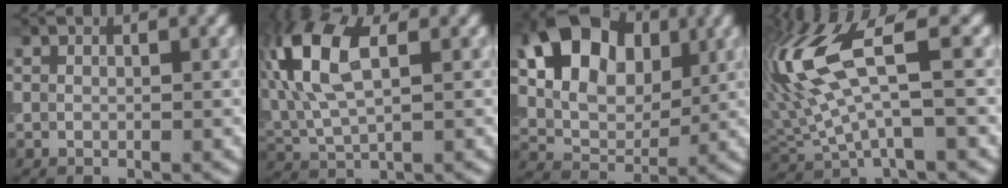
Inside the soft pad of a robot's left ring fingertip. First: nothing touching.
{"total": 9.2, "force": [2.2, 4.3, 7.8], "torque": [-0.191, 0.017, 0.038]}
{"total": 12.6, "force": [4.2, 8.6, 8.2], "torque": [-0.145, 0.034, 0.064]}
{"total": 9.1, "force": [2.2, 3.1, 8.3], "torque": [-0.195, 0.007, 0.039]}